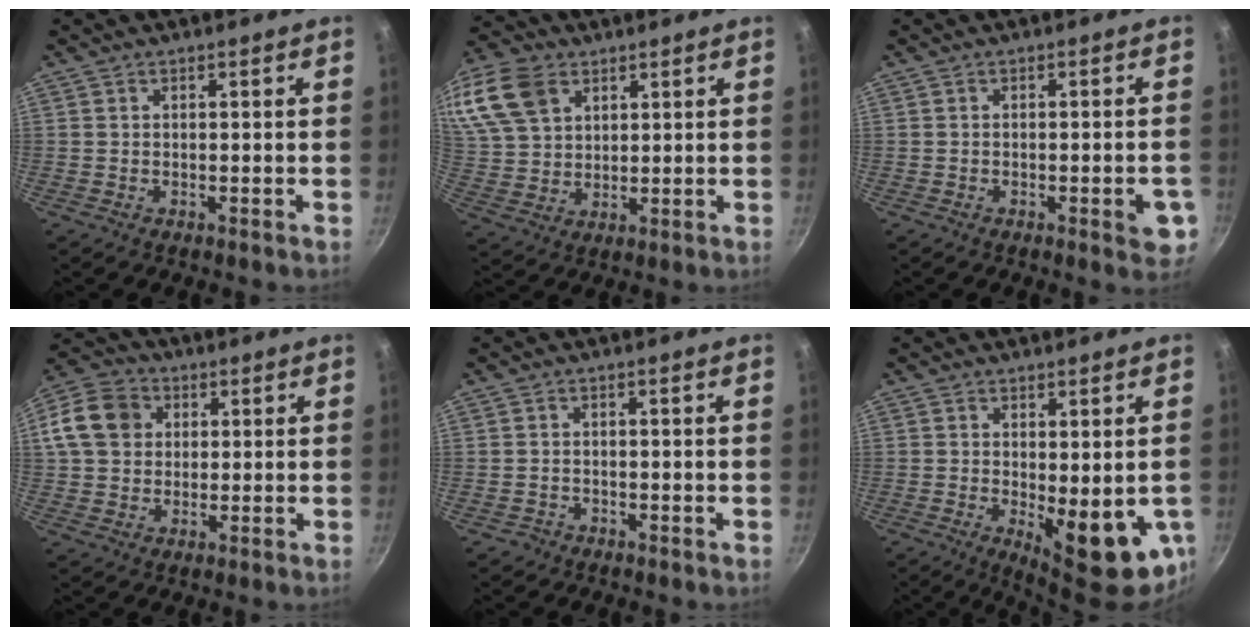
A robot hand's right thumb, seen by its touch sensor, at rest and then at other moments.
{"total": 16.5, "force": [8.0, 11.3, 9.0], "torque": [-0.194, 0.000, 0.159]}
{"total": 5.2, "force": [-1.8, 1.6, 4.6], "torque": [-0.045, 0.004, -0.022]}
{"total": 11.5, "force": [2.5, 9.5, 6.0], "torque": [-0.092, 0.016, 0.031]}
{"total": 1.3, "force": [-0.9, 0.9, 0.1], "torque": [-0.004, 0.014, -0.010]}
{"total": 13.4, "force": [-2.2, 5.1, 12.2], "torque": [-0.133, -0.016, -0.014]}